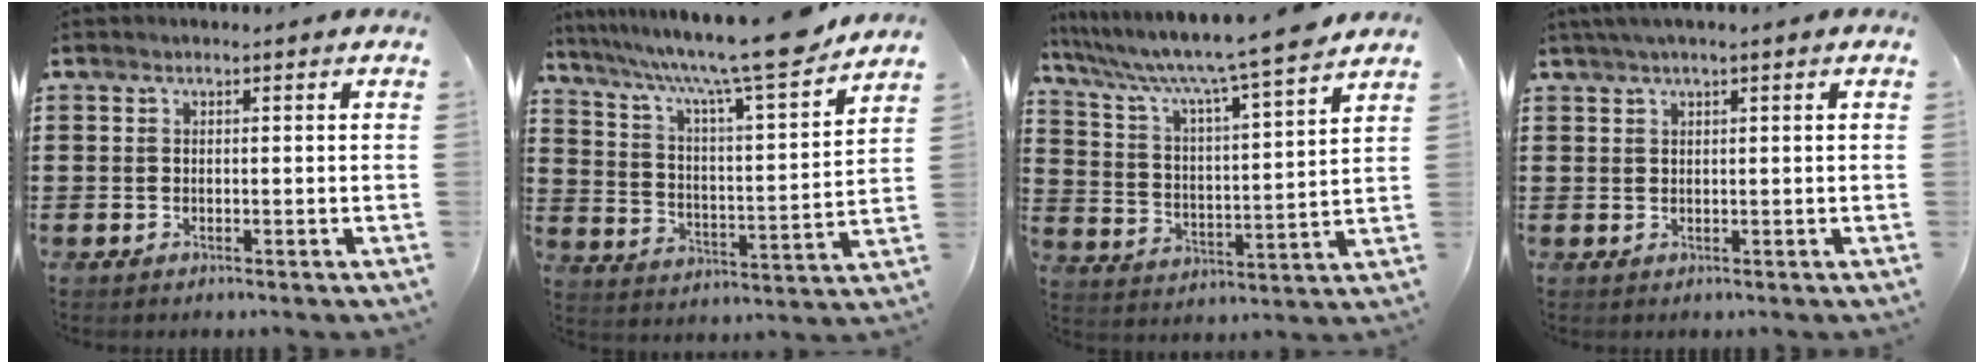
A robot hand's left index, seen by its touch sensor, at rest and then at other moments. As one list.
[{"total": 12.3, "force": [10.2, 0.1, 7.0], "torque": [-0.152, -0.067, 0.165]}, {"total": 7.8, "force": [6.7, -0.8, 3.8], "torque": [-0.106, -0.057, 0.104]}, {"total": 1.4, "force": [0.7, 0.0, 1.2], "torque": [-0.023, 0.000, 0.014]}]